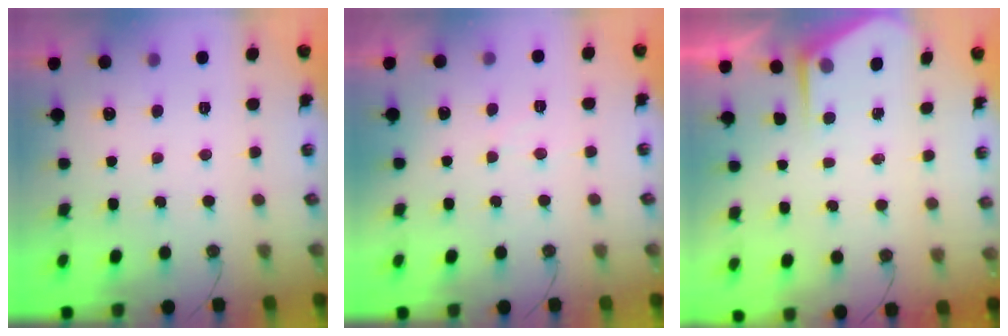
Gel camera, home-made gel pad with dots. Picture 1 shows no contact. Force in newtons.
{"total": 4.6, "press": 4.6, "slide": 0.7}
{"total": 3.1, "press": 3.0, "slide": 0.4}